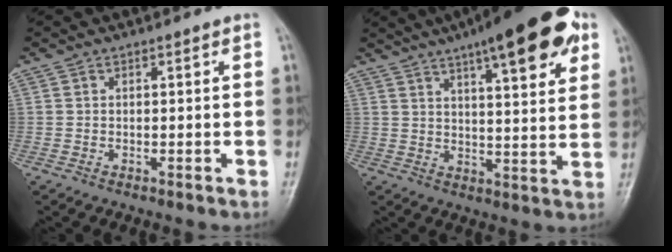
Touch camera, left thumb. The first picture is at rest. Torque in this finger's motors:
{"motor_torque": [2.63, 1.60, 1.59, -1.18, 0.14]}